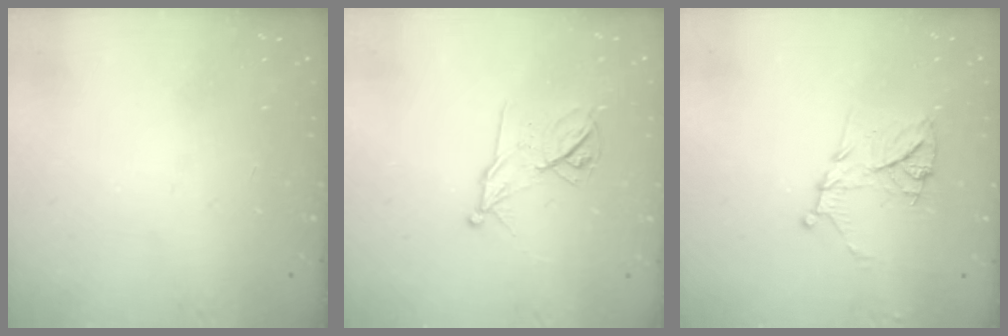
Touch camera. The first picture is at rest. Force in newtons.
{"total": 11.3, "press": 11.3, "slide": 0.5}
{"total": 11.8, "press": 11.8, "slide": 0.5}